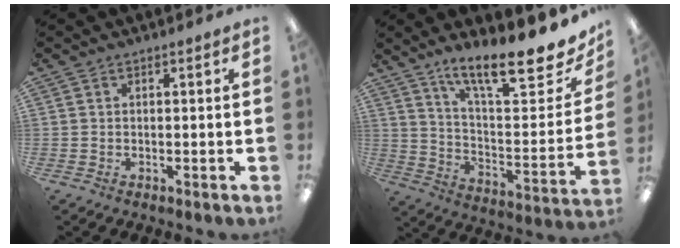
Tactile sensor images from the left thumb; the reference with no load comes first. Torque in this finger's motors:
{"motor_torque": [0.29, 0.16, 1.41, -1.36, 0.12]}